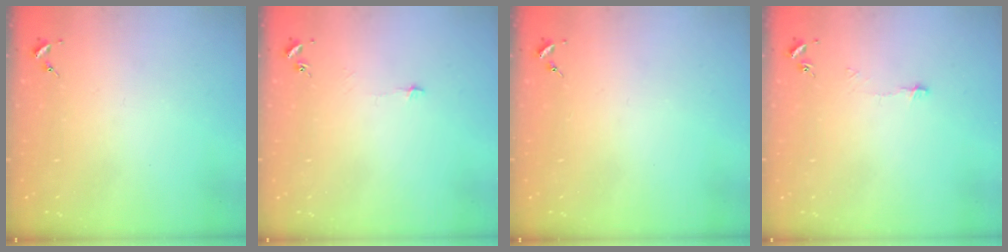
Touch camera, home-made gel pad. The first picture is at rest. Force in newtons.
{"total": 2.7, "press": 2.6, "slide": 0.3}
{"total": 0.0}
{"total": 3.2, "press": 3.2, "slide": 0.3}